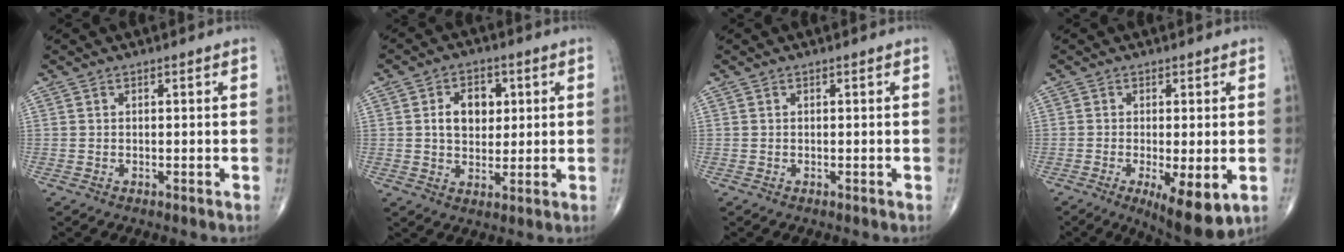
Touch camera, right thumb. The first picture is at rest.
{"total": 7.6, "force": [1.6, 5.4, 5.1], "torque": [-0.051, -0.003, 0.025]}
{"total": 0.0}
{"total": 9.6, "force": [-3.0, 2.9, 8.6], "torque": [-0.130, -0.022, -0.042]}